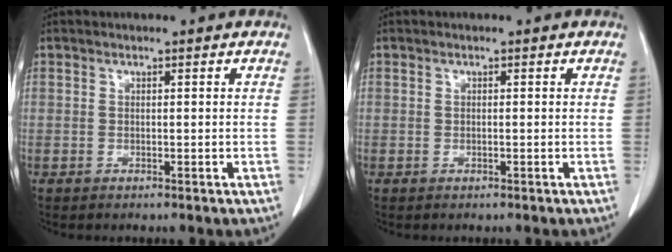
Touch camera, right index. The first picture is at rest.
{"total": 0.0}